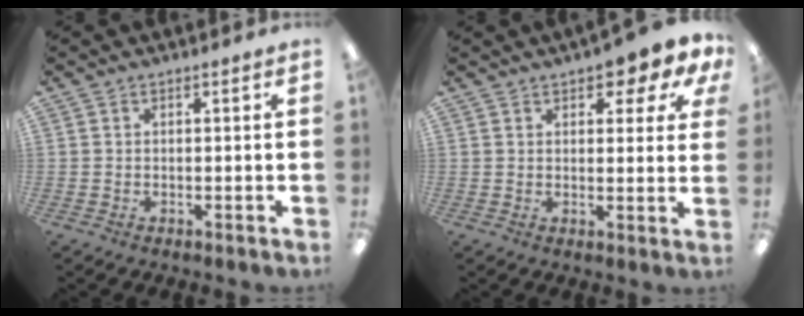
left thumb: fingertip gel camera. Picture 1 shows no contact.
{"total": 6.1, "force": [4.1, 2.4, 3.8], "torque": [-0.043, -0.023, 0.067]}